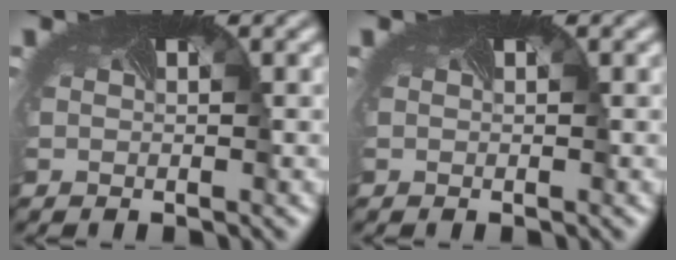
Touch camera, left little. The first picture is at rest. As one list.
[{"total": 0.0}]